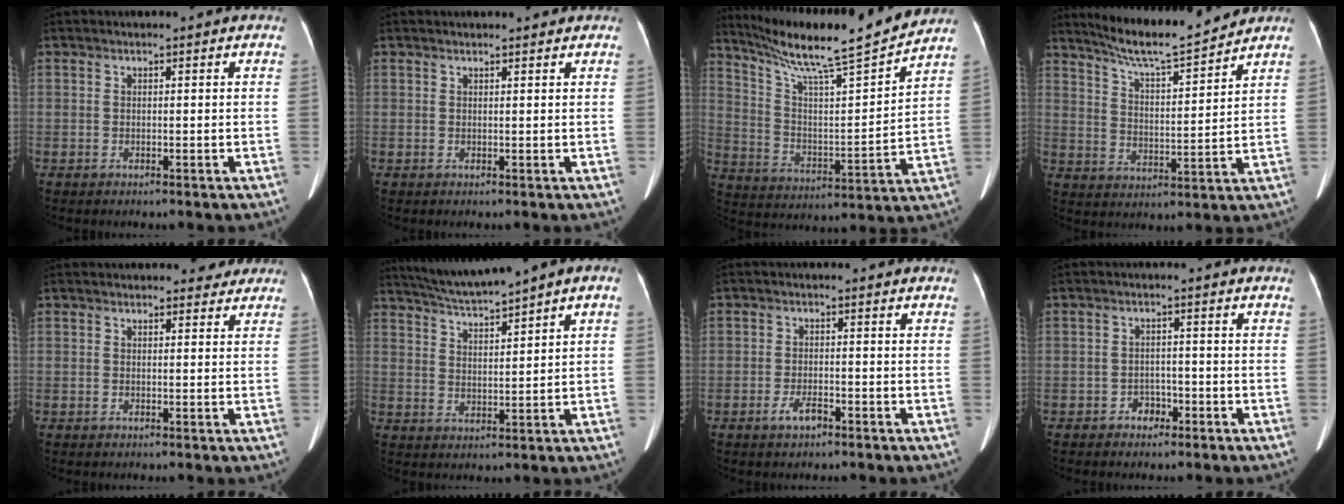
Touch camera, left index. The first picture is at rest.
{"total": 2.1, "force": [2.0, 0.2, 0.5], "torque": [-0.007, 0.009, 0.025]}
{"total": 19.0, "force": [16.8, -0.9, 8.8], "torque": [-0.153, -0.015, 0.270]}
{"total": 11.5, "force": [10.8, -0.1, 4.1], "torque": [-0.074, 0.000, 0.179]}
{"total": 2.9, "force": [2.6, 1.2, 0.3], "torque": [0.004, 0.002, 0.022]}
{"total": 7.7, "force": [6.3, -0.6, 4.4], "torque": [-0.074, 0.015, 0.112]}
{"total": 2.8, "force": [-1.8, 0.9, 1.9], "torque": [-0.040, 0.000, -0.033]}
{"total": 2.4, "force": [-1.5, 1.6, 0.9], "torque": [-0.010, 0.007, -0.023]}